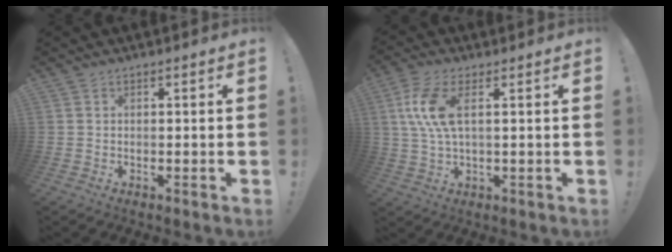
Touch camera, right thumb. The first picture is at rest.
{"total": 9.7, "force": [2.5, 3.7, 8.6], "torque": [-0.176, -0.005, 0.045]}